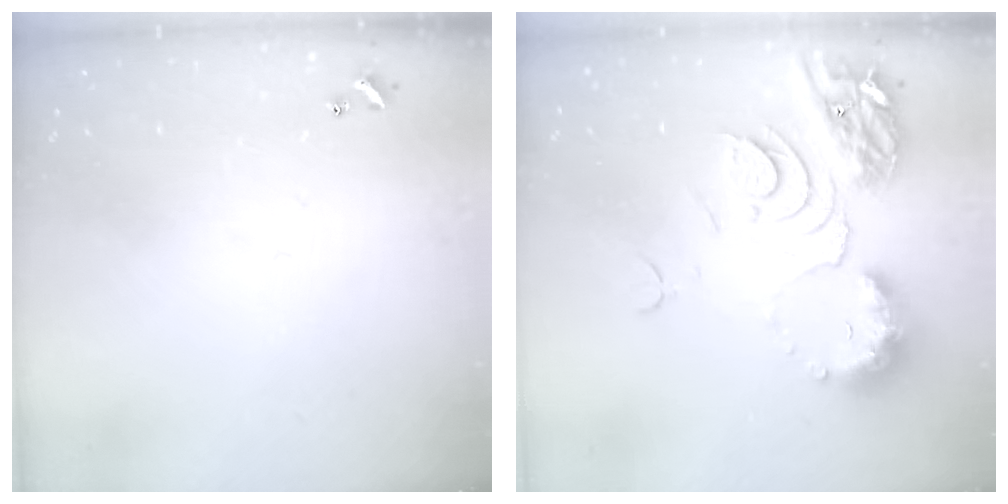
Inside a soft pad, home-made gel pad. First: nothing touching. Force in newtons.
{"total": 11.1, "press": 11.0, "slide": 1.3}